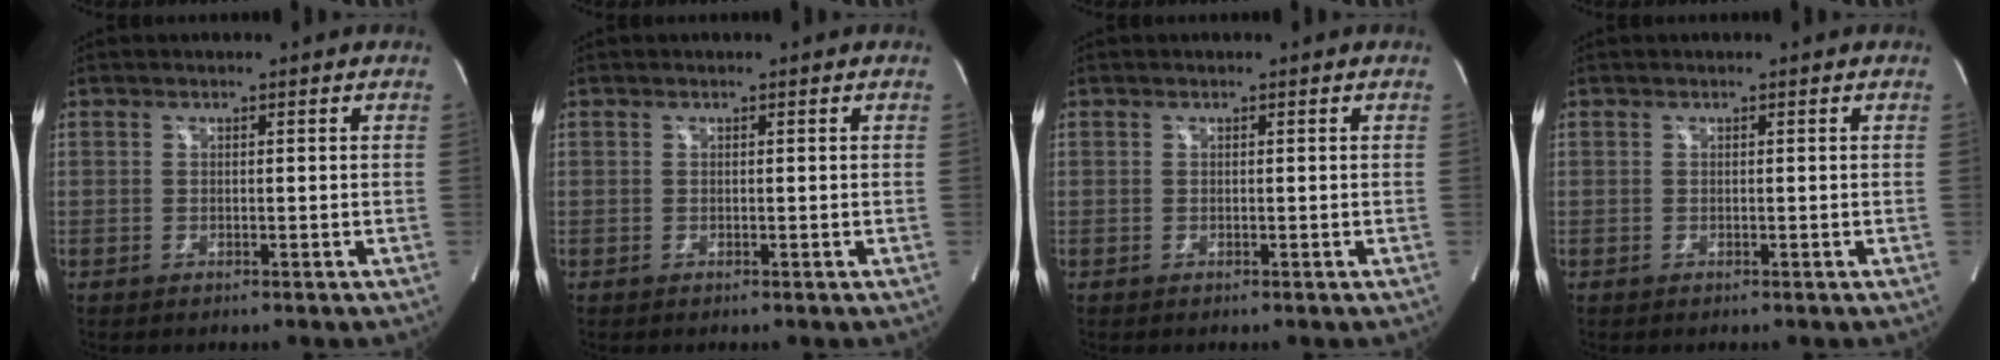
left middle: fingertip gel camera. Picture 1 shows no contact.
{"total": 0.0}
{"total": 0.0}
{"total": 0.0}